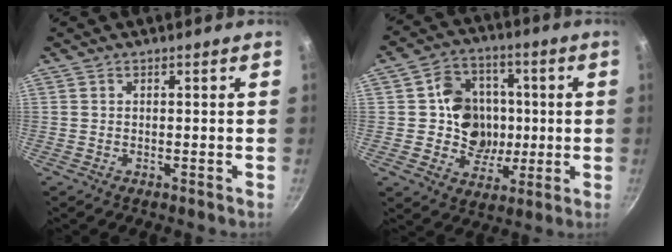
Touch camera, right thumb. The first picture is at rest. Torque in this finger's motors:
{"motor_torque": [0.34, 2.36, 0.64, 0.16, 0.05]}